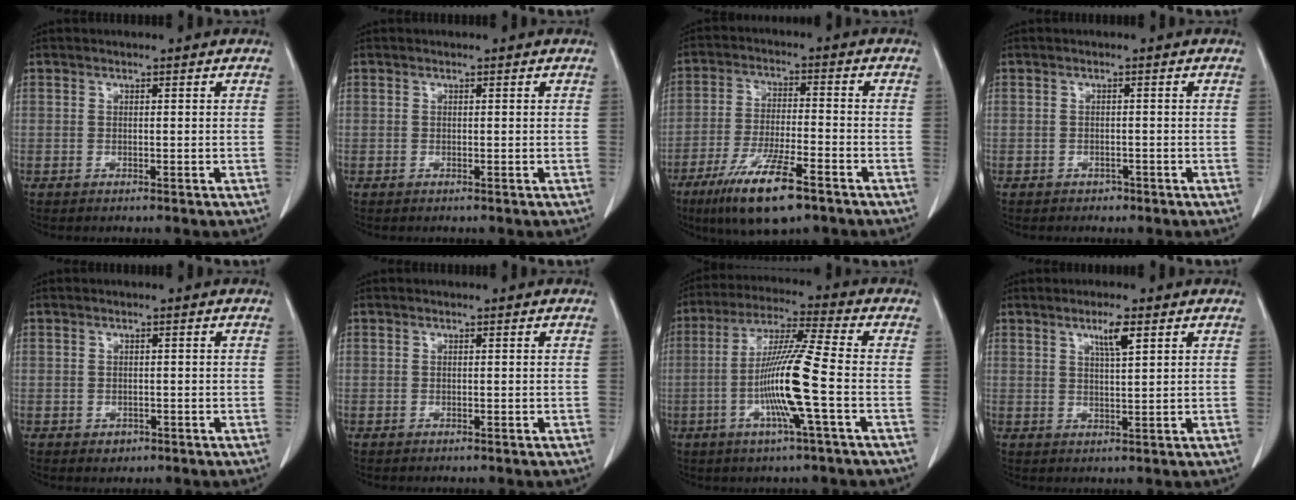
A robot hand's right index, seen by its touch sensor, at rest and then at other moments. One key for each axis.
{"total": 0.0}
{"total": 11.9, "fx": -7.4, "fy": 2.1, "fz": 9.1, "tx": -0.174, "ty": -0.021, "tz": -0.125}
{"total": 1.1, "fx": -0.7, "fy": 0.8, "fz": 0.1, "tx": -0.005, "ty": 0.003, "tz": -0.010}
{"total": 1.4, "fx": -0.6, "fy": 1.2, "fz": 0.4, "tx": -0.003, "ty": 0.004, "tz": -0.004}
{"total": 0.0}
{"total": 12.0, "fx": -2.8, "fy": -0.9, "fz": 11.7, "tx": -0.224, "ty": -0.005, "tz": -0.061}
{"total": 3.6, "fx": 2.0, "fy": 0.2, "fz": 3.1, "tx": -0.055, "ty": -0.002, "tz": 0.035}